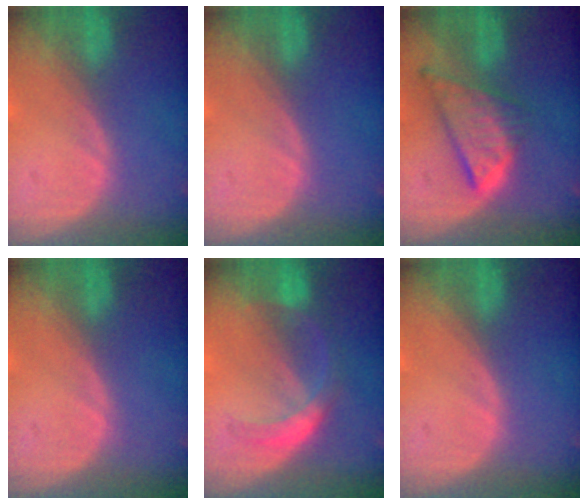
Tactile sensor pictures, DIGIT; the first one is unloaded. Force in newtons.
{"total": 0.0}
{"total": 8.6, "press": 7.3, "slide": 4.5}
{"total": 0.0}
{"total": 5.6, "press": 5.1, "slide": 2.4}
{"total": 0.0}